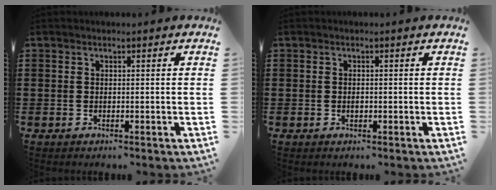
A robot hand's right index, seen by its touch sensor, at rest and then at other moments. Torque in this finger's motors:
{"motor_torque": [2.14, 0.00, 0.01, 0.01]}